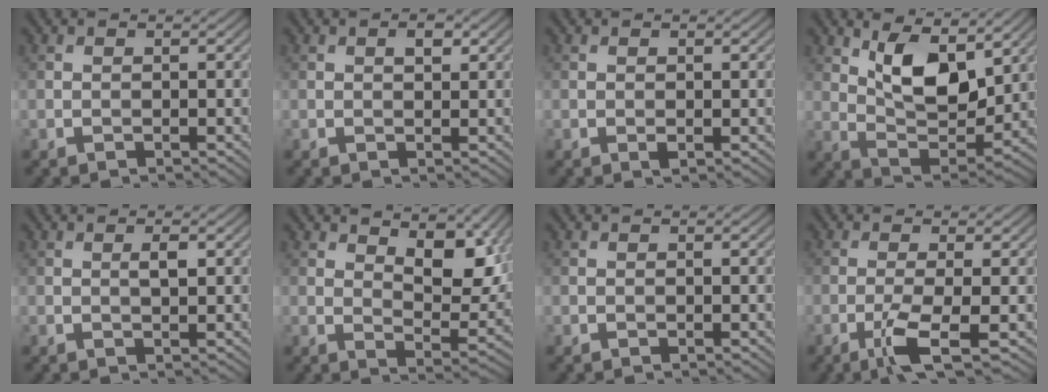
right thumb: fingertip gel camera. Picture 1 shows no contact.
{"total": 1.5, "force": [0.6, 0.7, 1.2], "torque": [-0.017, 0.000, 0.010]}
{"total": 0.5, "force": [0.0, 0.2, 0.5], "torque": [-0.009, -0.002, -0.002]}
{"total": 9.9, "force": [4.6, 4.6, 7.4], "torque": [-0.142, -0.011, 0.088]}
{"total": 1.4, "force": [0.4, 0.3, 1.3], "torque": [-0.025, -0.001, 0.007]}
{"total": 10.1, "force": [5.1, 4.6, 7.5], "torque": [-0.118, -0.010, 0.085]}
{"total": 0.0}
{"total": 4.4, "force": [-1.7, 0.4, 4.0], "torque": [-0.077, 0.004, -0.041]}